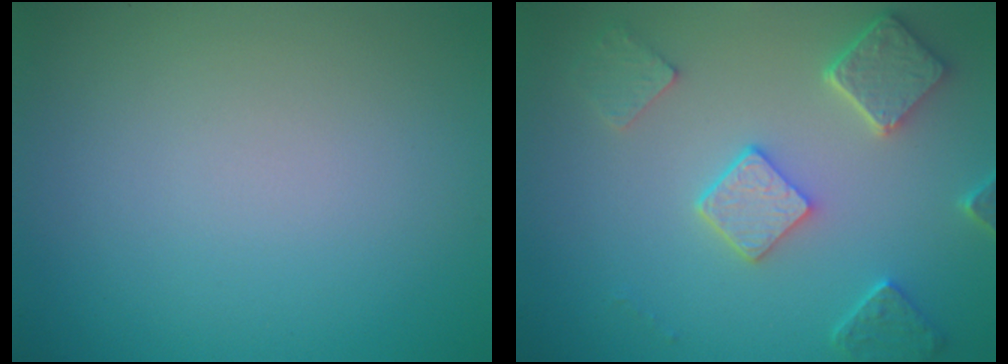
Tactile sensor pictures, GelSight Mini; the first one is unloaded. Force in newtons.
{"total": 4.9, "press": 3.9, "slide": 3.0}